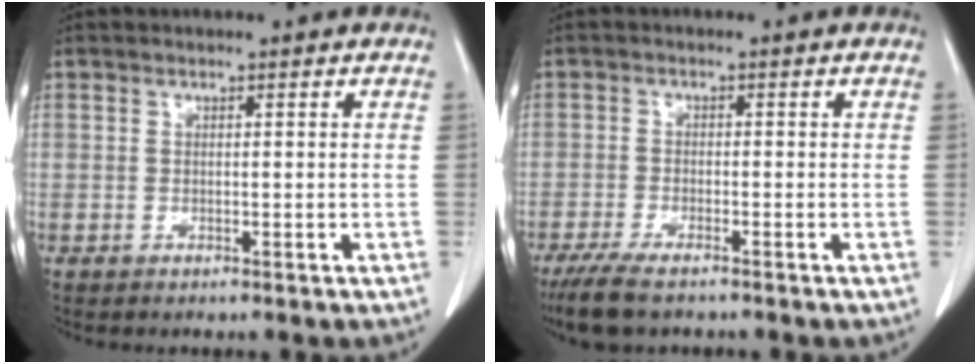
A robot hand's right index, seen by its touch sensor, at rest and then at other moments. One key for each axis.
{"total": 6.1, "fx": -4.8, "fy": 1.4, "fz": 3.6, "tx": -0.068, "ty": -0.015, "tz": -0.082}